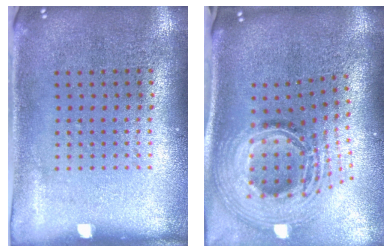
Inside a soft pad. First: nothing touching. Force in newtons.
{"total": 2.8, "press": 2.0, "slide": 2.0}